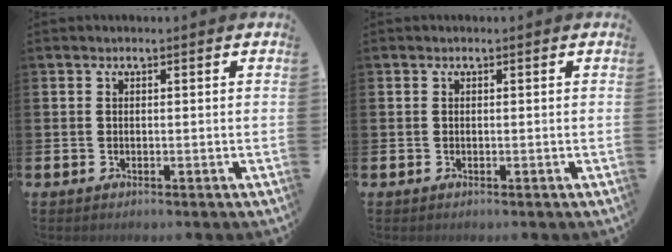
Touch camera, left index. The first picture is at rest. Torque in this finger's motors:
{"motor_torque": [0.00, 0.00, 0.00, 0.00]}